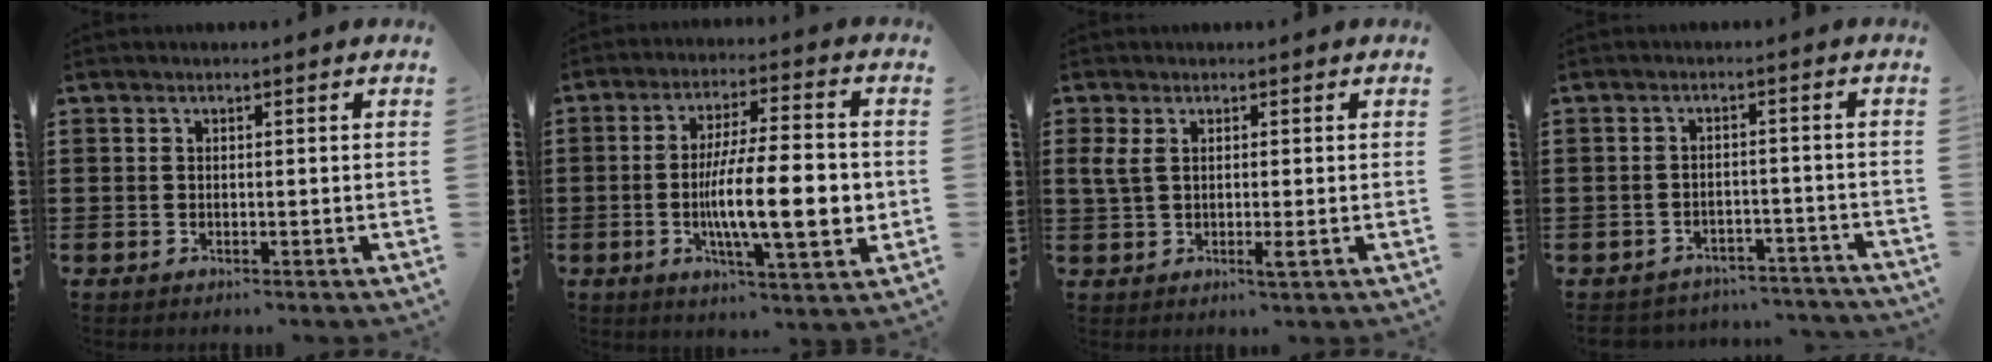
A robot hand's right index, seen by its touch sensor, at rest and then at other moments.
{"total": 15.0, "force": [-2.2, 3.7, 14.4], "torque": [-0.232, -0.015, -0.040]}
{"total": 3.7, "force": [0.2, 1.2, 3.5], "torque": [-0.089, -0.009, -0.003]}
{"total": 3.0, "force": [-3.0, 0.5, 0.1], "torque": [-0.008, 0.002, -0.063]}